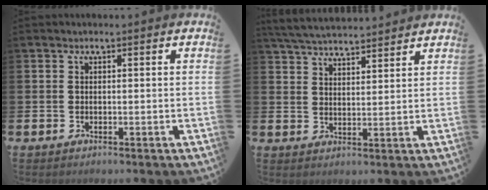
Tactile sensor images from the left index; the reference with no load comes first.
{"total": 4.9, "force": [4.9, 0.4, 0.6], "torque": [-0.036, -0.021, 0.089]}